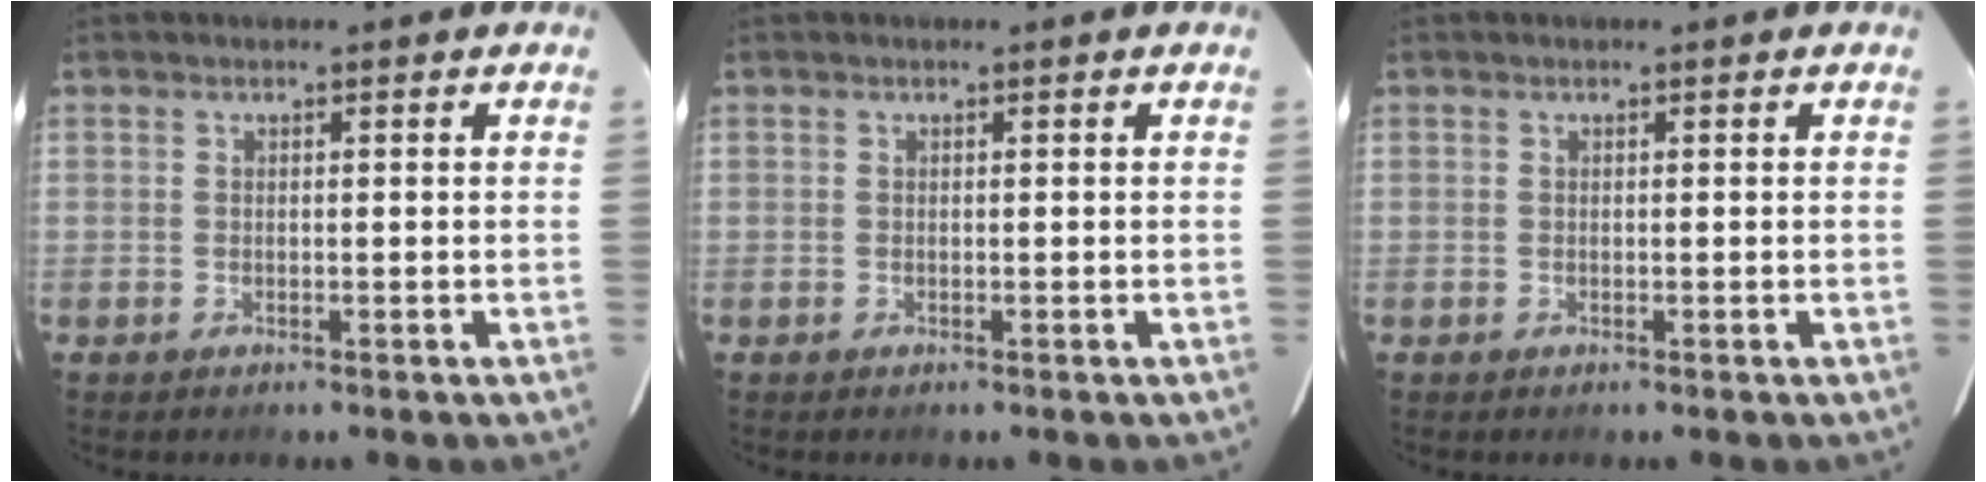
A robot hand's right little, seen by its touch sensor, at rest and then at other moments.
{"total": 0.0}
{"total": 0.0}